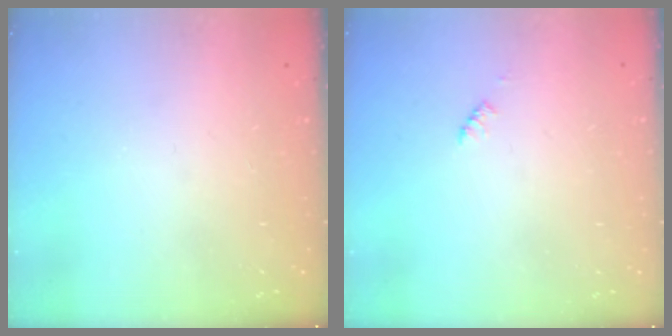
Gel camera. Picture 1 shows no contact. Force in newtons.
{"total": 0.9, "press": 0.9, "slide": 0.2}